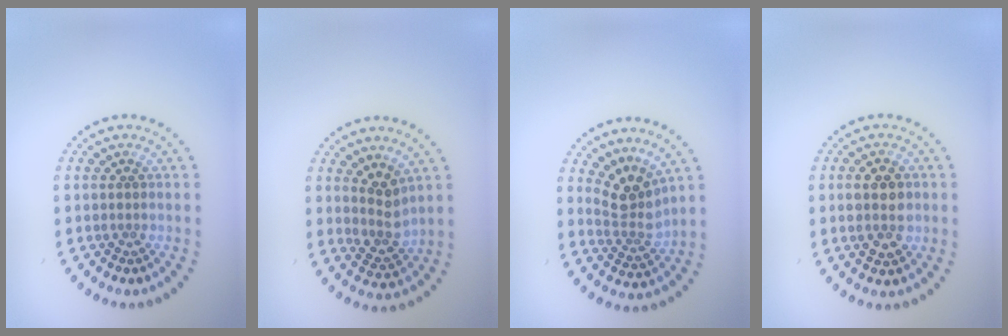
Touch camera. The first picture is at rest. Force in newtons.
{"total": 2.7, "press": 2.0, "slide": 1.8}
{"total": 3.1, "press": 2.2, "slide": 2.2}
{"total": 3.8, "press": 3.8, "slide": 0.1}